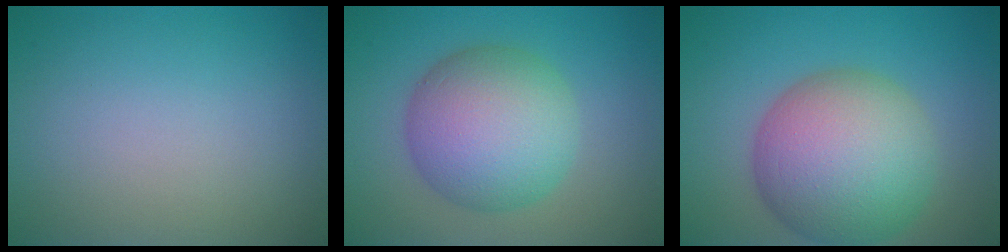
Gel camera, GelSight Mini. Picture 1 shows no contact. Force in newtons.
{"total": 8.7, "press": 8.7, "slide": 0.3}
{"total": 11.0, "press": 11.0, "slide": 0.7}